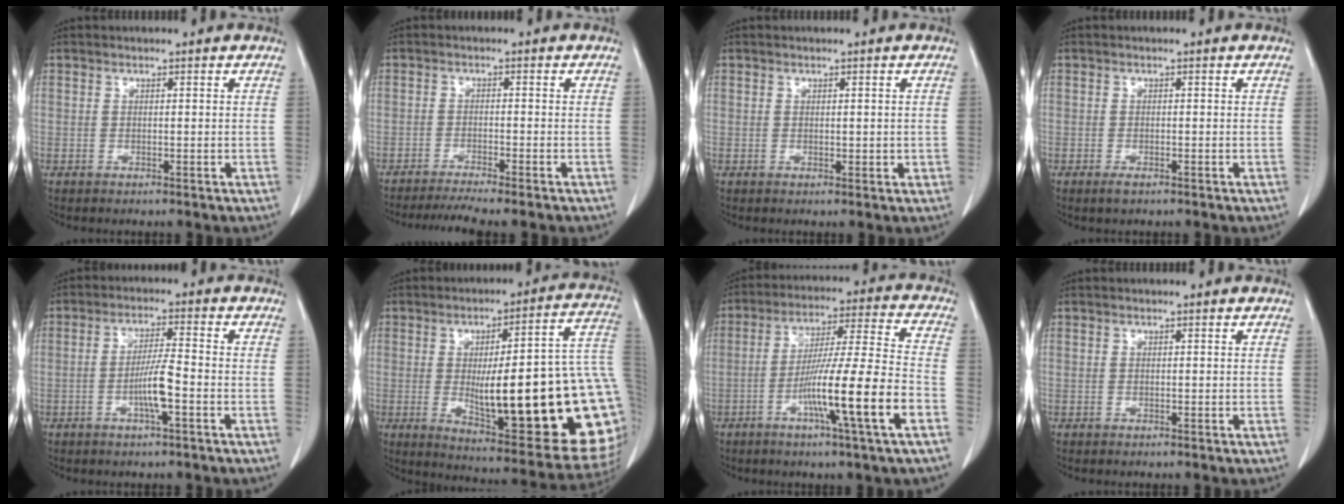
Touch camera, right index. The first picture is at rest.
{"total": 6.8, "force": [-6.0, -0.9, 3.0], "torque": [-0.036, -0.014, -0.094]}
{"total": 1.3, "force": [0.0, 0.9, 1.0], "torque": [-0.010, -0.001, 0.003]}
{"total": 1.2, "force": [-0.8, 0.3, 0.8], "torque": [-0.017, -0.003, -0.011]}
{"total": 5.3, "force": [-1.8, 0.1, 5.0], "torque": [-0.100, 0.001, -0.034]}
{"total": 30.7, "force": [-2.7, 5.1, 30.1], "torque": [-0.317, 0.000, -0.034]}
{"total": 14.8, "force": [-5.7, -1.1, 13.6], "torque": [-0.237, -0.007, -0.101]}
{"total": 0.0}